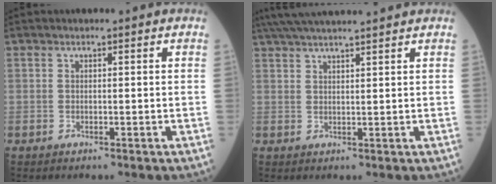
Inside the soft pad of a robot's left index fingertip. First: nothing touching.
{"total": 12.2, "force": [10.9, 0.3, 5.6], "torque": [-0.103, 0.037, 0.167]}